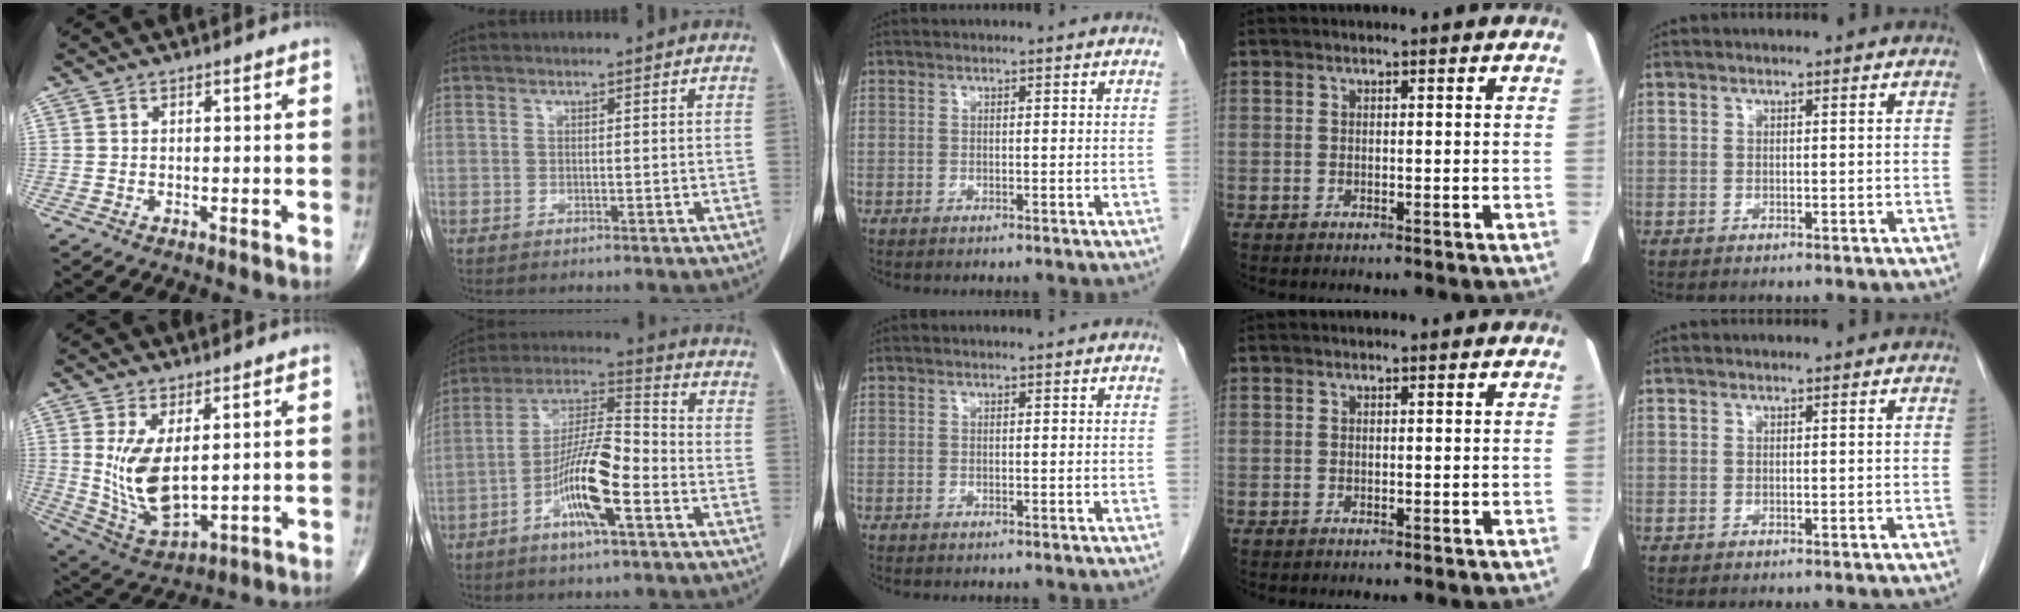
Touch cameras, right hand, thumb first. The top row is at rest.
{"thumb": {"total": 11.4, "force": [1.9, 5.3, 9.9], "torque": [-0.185, -0.025, 0.057]}, "index": {"total": 12.6, "force": [-4.9, 2.1, 11.4], "torque": [-0.219, 0.004, -0.091]}}